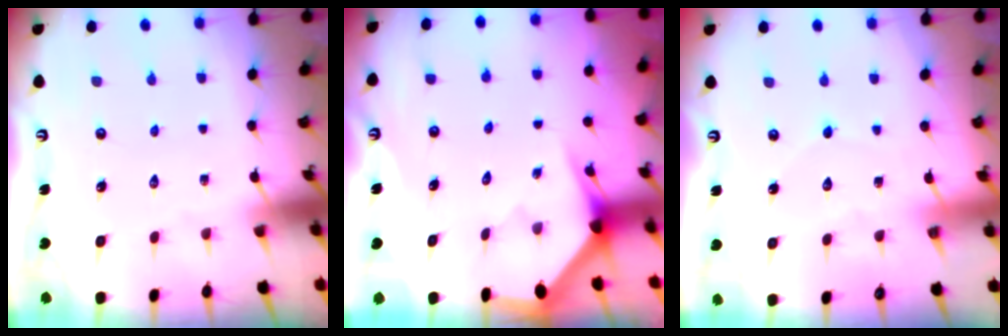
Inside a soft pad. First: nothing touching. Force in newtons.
{"total": 3.0, "press": 3.0, "slide": 0.2}
{"total": 2.7, "press": 2.6, "slide": 0.3}